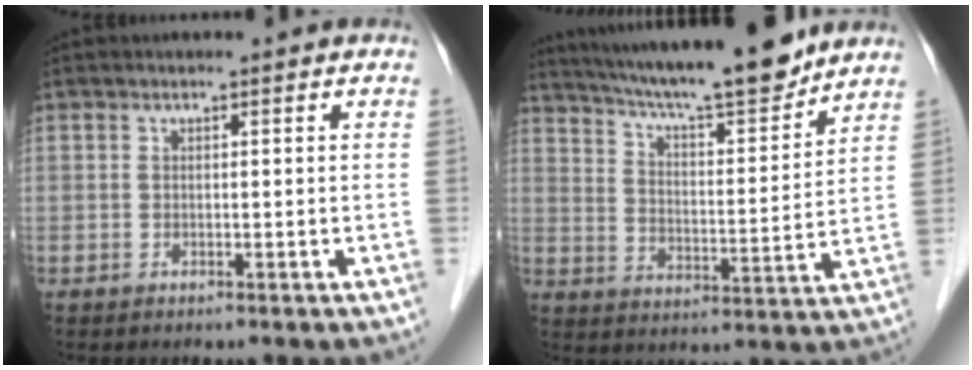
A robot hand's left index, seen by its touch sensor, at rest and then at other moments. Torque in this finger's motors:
{"motor_torque": [0.33, -0.43, 0.61, 0.10]}